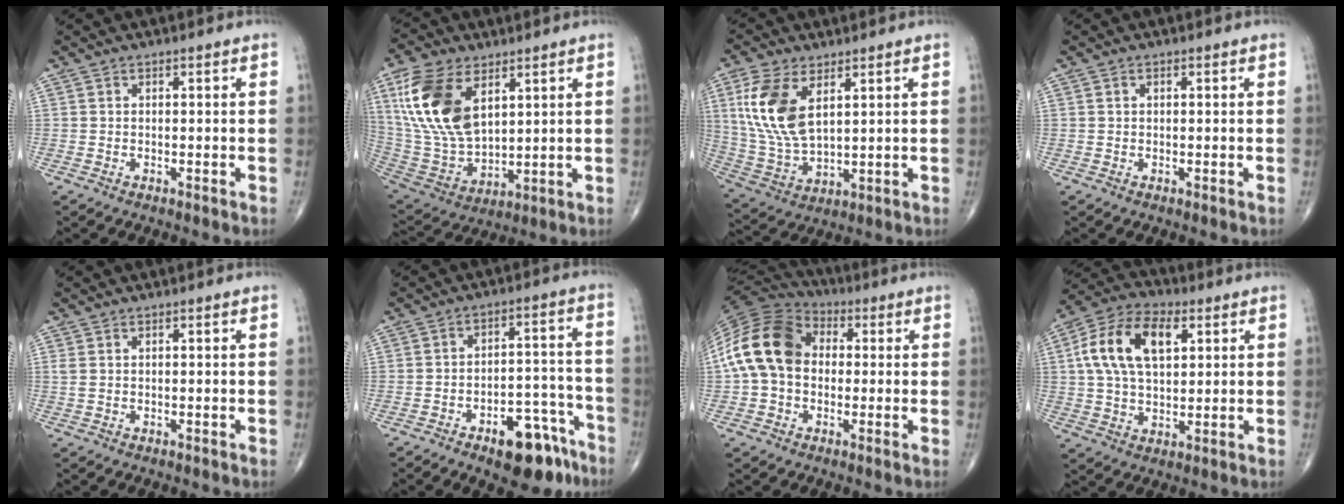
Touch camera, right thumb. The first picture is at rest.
{"total": 18.6, "force": [7.1, 10.5, 13.5], "torque": [-0.264, -0.028, 0.146]}
{"total": 13.8, "force": [4.9, 7.2, 10.7], "torque": [-0.225, -0.014, 0.108]}
{"total": 0.6, "force": [0.2, 0.4, 0.4], "torque": [-0.005, 0.000, 0.003]}
{"total": 1.2, "force": [0.4, 0.6, 0.9], "torque": [-0.026, 0.011, 0.017]}
{"total": 13.2, "force": [-8.2, 5.9, 8.5], "torque": [-0.083, 0.072, -0.109]}
{"total": 15.7, "force": [0.7, 11.7, 10.4], "torque": [-0.198, 0.036, 0.002]}
{"total": 15.0, "force": [4.1, 8.6, 11.5], "torque": [-0.209, 0.012, 0.071]}